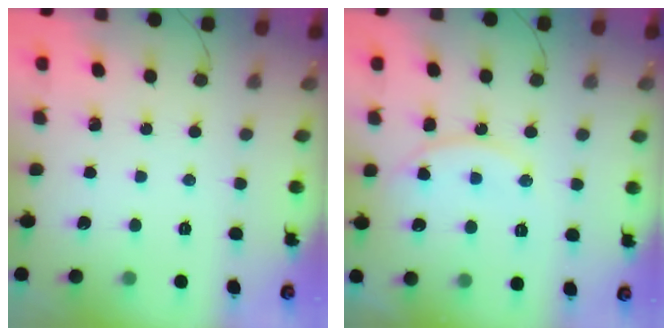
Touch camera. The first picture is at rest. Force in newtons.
{"total": 13.4, "press": 13.4, "slide": 1.0}